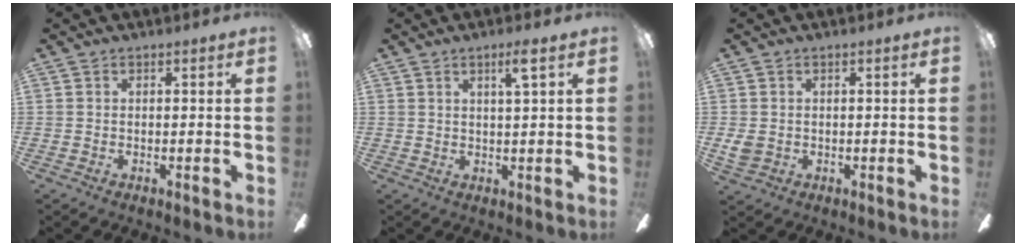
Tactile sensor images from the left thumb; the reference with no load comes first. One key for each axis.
{"total": 4.1, "fx": 2.5, "fy": 0.1, "fz": 3.3, "tx": -0.061, "ty": -0.002, "tz": 0.037}
{"total": 3.2, "fx": 0.2, "fy": 2.3, "fz": 2.1, "tx": -0.047, "ty": 0.004, "tz": 0.003}